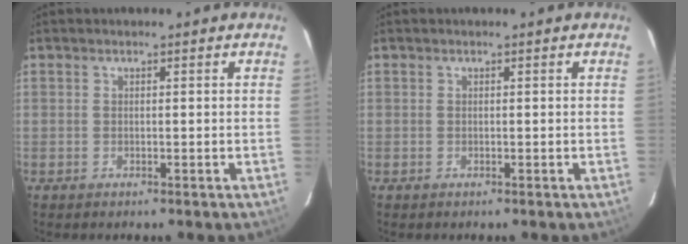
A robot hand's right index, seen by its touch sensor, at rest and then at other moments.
{"total": 0.0}